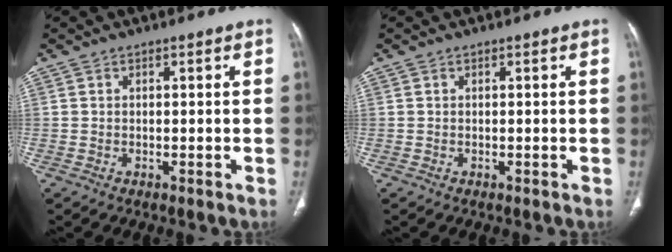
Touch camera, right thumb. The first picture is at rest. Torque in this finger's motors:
{"motor_torque": [-0.02, -0.17, 0.26, 0.13, -0.02]}